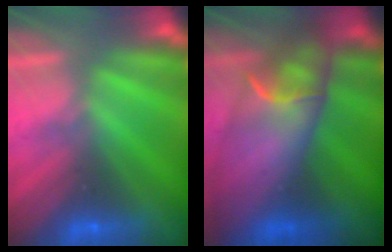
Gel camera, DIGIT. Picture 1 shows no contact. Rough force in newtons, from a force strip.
{"total": 8.1}